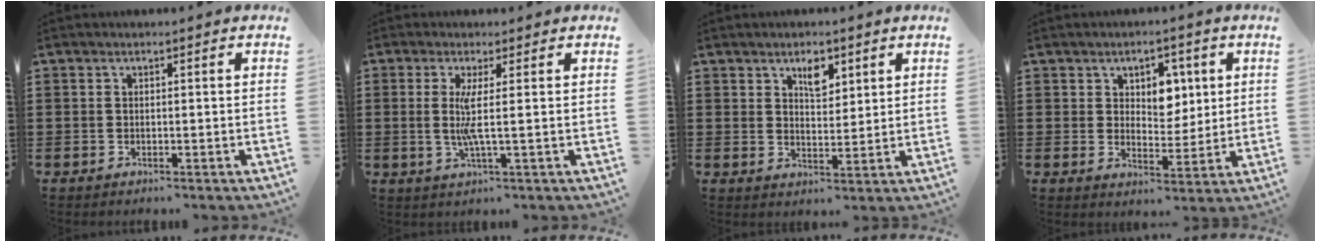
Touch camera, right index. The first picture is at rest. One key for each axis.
{"total": 4.5, "fx": 0.3, "fy": -0.4, "fz": 4.5, "tx": -0.092, "ty": -0.014, "tz": 0.000}
{"total": 3.8, "fx": 2.5, "fy": 1.8, "fz": 2.2, "tx": -0.035, "ty": -0.001, "tz": 0.042}
{"total": 4.7, "fx": 2.2, "fy": 3.6, "fz": 2.1, "tx": -0.043, "ty": 0.008, "tz": 0.033}